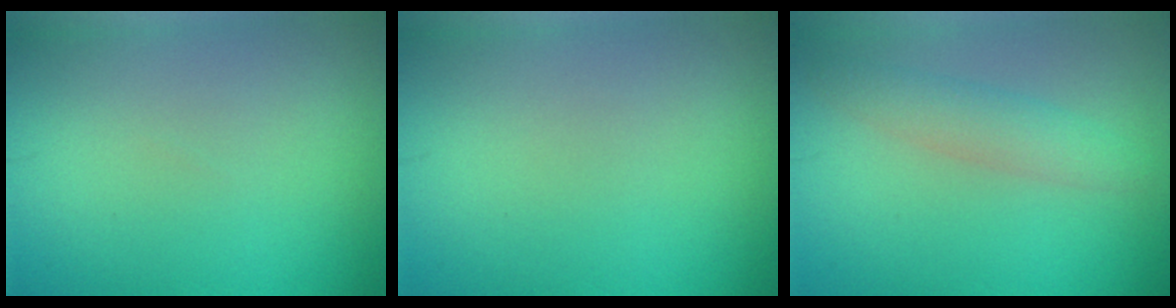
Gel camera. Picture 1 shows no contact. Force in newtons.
{"total": 0.0}
{"total": 2.8, "press": 2.8, "slide": 0.1}